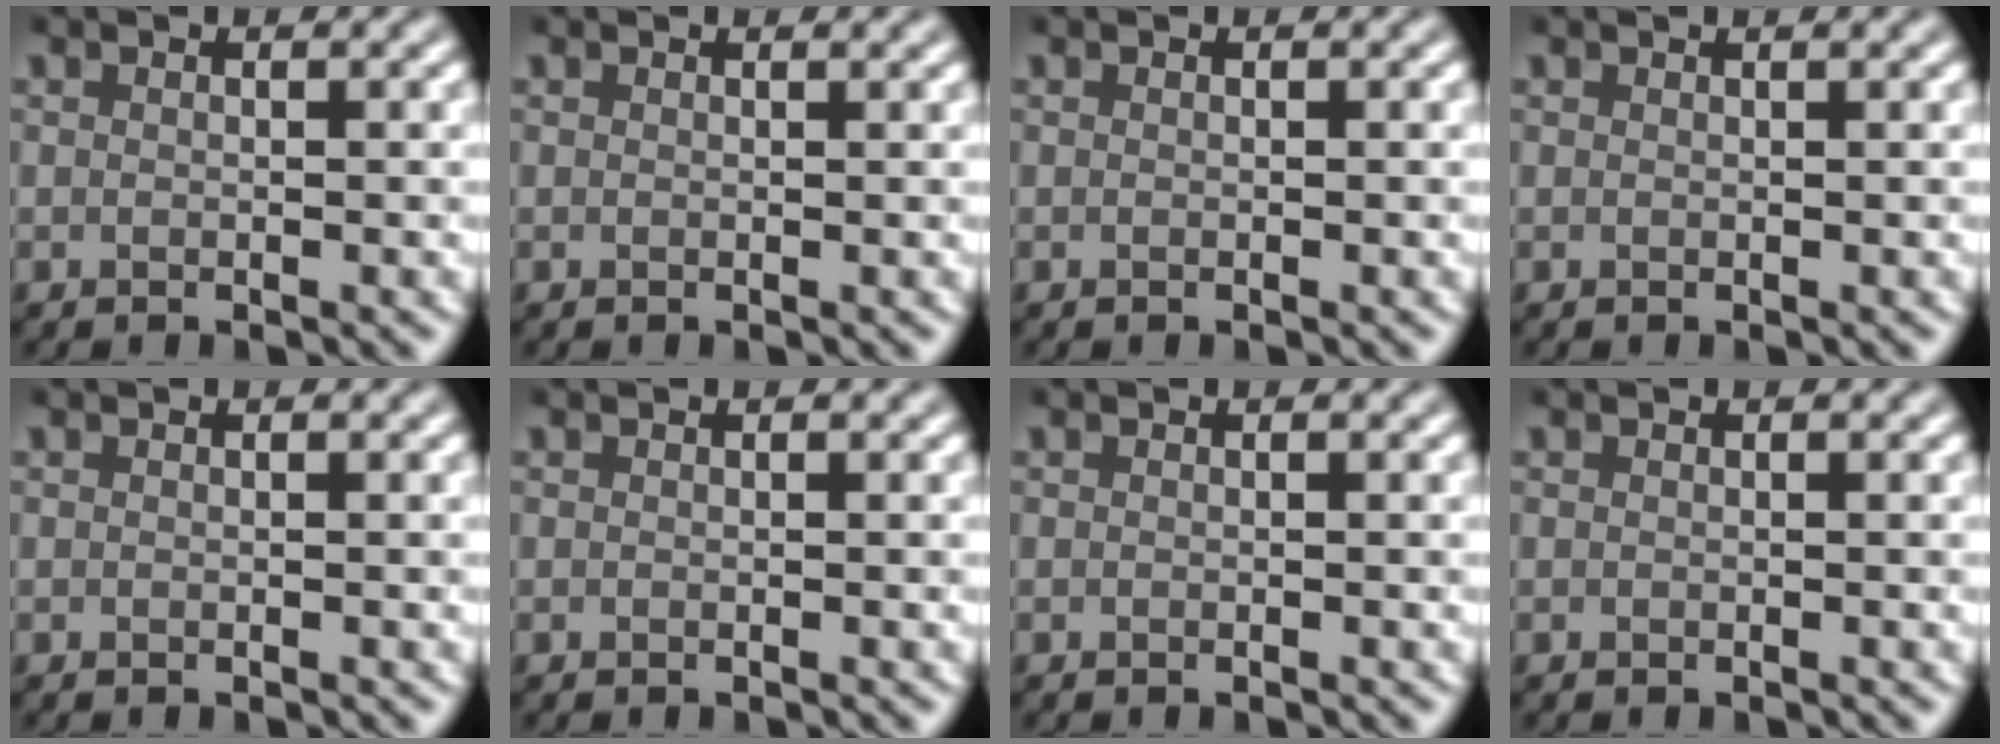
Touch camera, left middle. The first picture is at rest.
{"total": 0.7, "force": [0.6, 0.0, 0.2], "torque": [-0.005, -0.001, 0.006]}
{"total": 0.0}
{"total": 0.9, "force": [0.7, 0.2, 0.5], "torque": [-0.005, -0.001, 0.004]}
{"total": 0.0}
{"total": 0.0}
{"total": 0.0}
{"total": 0.0}